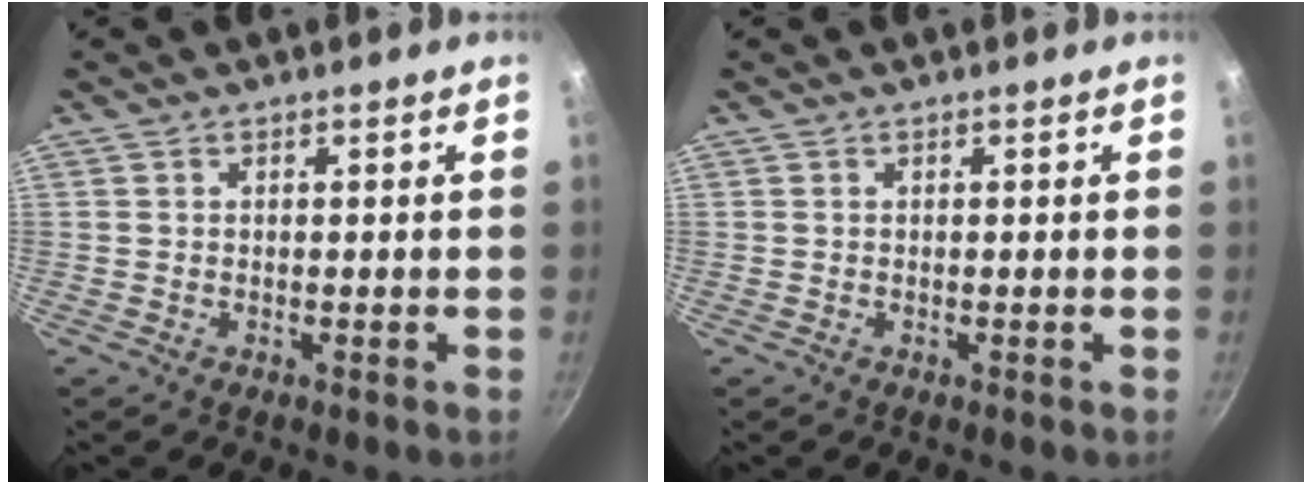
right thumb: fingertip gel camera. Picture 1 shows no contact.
{"total": 0.0}